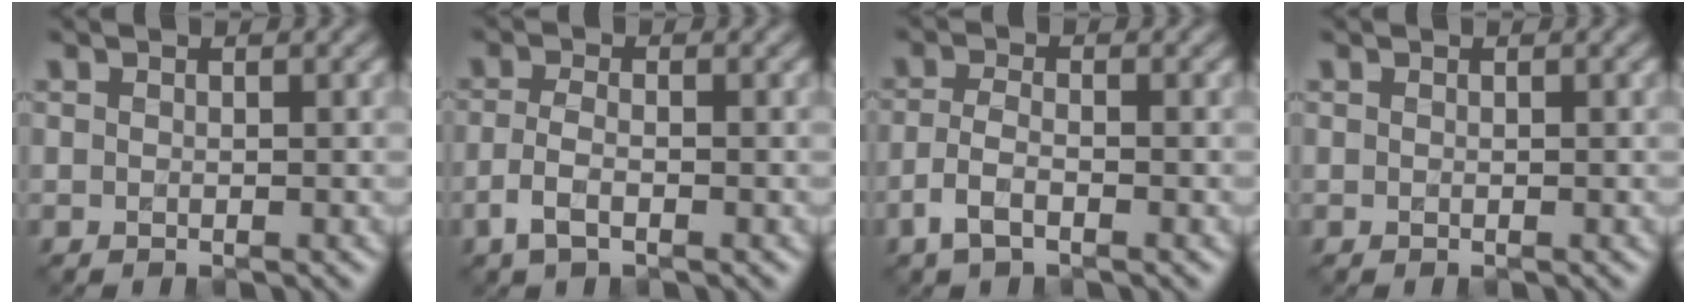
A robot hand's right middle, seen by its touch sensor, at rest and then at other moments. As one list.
[{"total": 2.5, "force": [-1.1, 1.0, 2.0], "torque": [-0.048, -0.002, -0.027]}, {"total": 2.7, "force": [-1.4, 1.1, 2.0], "torque": [-0.048, 0.000, -0.034]}, {"total": 0.0}]